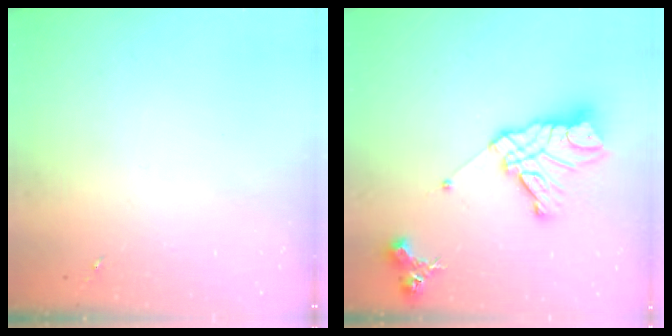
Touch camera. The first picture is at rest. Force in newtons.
{"total": 16.3, "press": 16.2, "slide": 1.4}